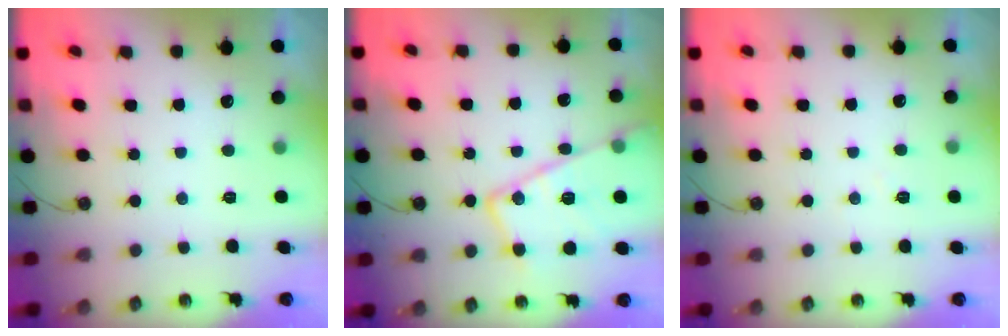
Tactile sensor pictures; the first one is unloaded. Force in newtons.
{"total": 19.9, "press": 19.8, "slide": 1.8}
{"total": 3.1, "press": 3.1, "slide": 0.6}